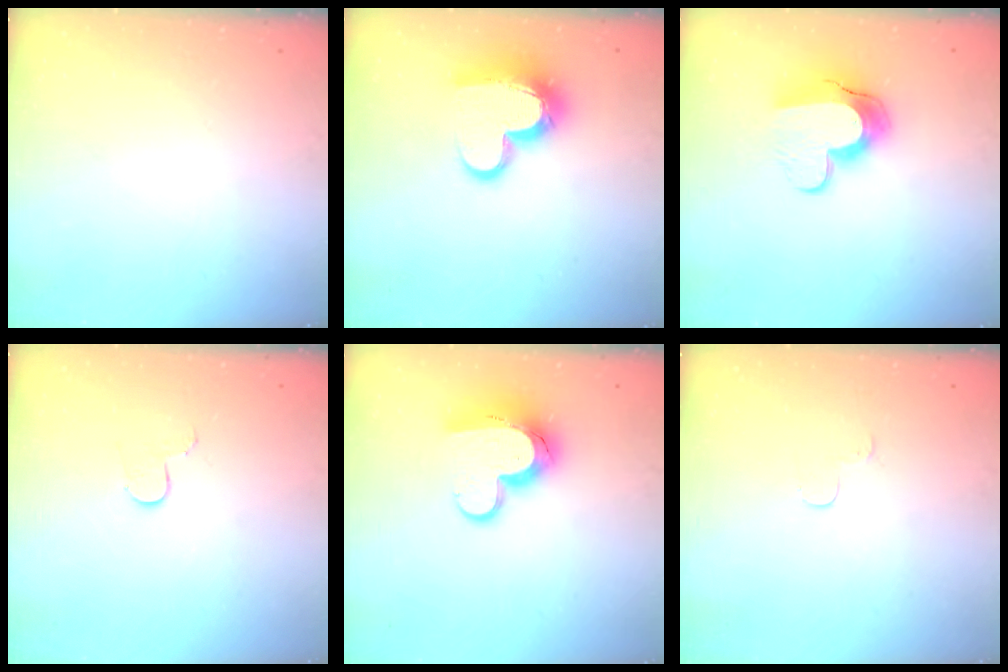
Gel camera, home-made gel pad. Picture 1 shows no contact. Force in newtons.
{"total": 14.7, "press": 14.6, "slide": 1.2}
{"total": 12.7, "press": 12.7, "slide": 0.9}
{"total": 3.3, "press": 3.3, "slide": 0.3}
{"total": 13.6, "press": 13.5, "slide": 1.3}
{"total": 3.4, "press": 3.4, "slide": 0.4}